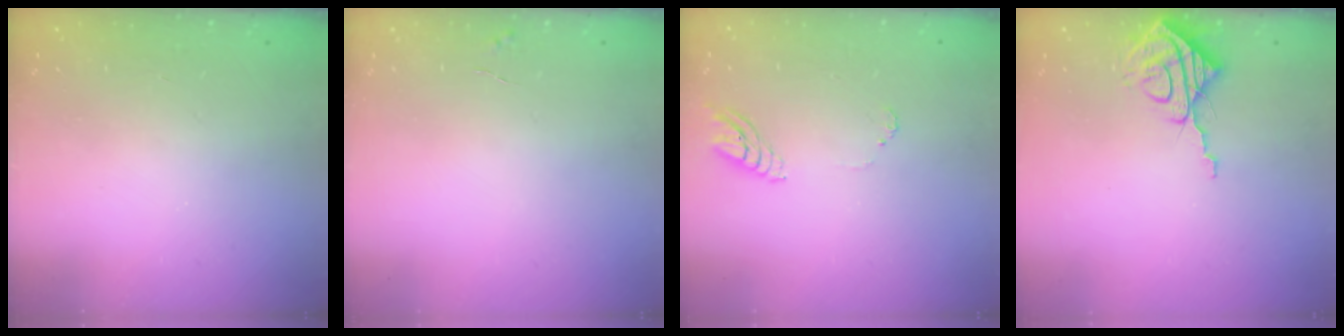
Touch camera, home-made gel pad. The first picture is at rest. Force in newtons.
{"total": 2.8, "press": 2.8, "slide": 0.3}
{"total": 5.9, "press": 5.9, "slide": 0.4}
{"total": 8.8, "press": 8.8, "slide": 0.7}